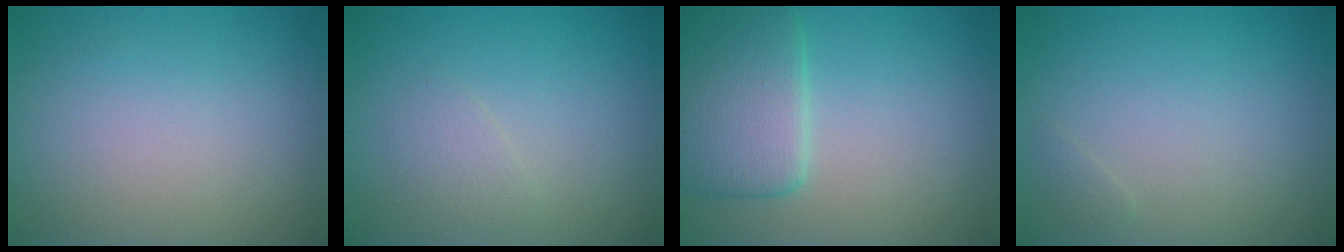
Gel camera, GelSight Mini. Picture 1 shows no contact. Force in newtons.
{"total": 1.3, "press": 1.3, "slide": 0.0}
{"total": 5.2, "press": 5.2, "slide": 0.4}
{"total": 0.5, "press": 0.5, "slide": 0.0}